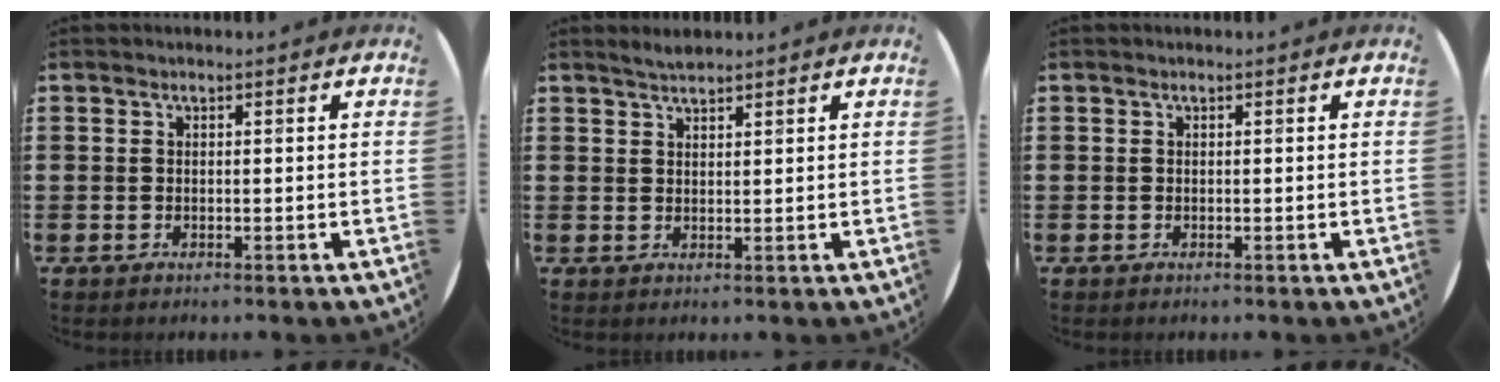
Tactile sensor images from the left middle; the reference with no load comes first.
{"total": 1.8, "force": [1.7, 0.1, 0.3], "torque": [-0.007, 0.002, 0.032]}
{"total": 0.0}